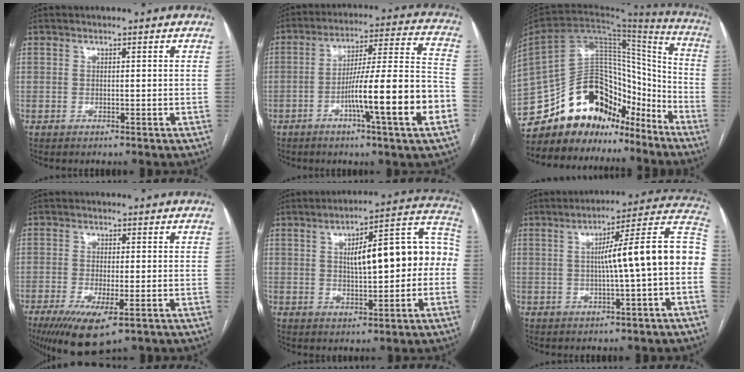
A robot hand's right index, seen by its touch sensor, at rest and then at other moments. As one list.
[{"total": 16.8, "force": [-5.9, -0.2, 15.7], "torque": [-0.248, 0.003, -0.094]}, {"total": 20.8, "force": [-16.8, 9.8, 7.4], "torque": [-0.151, 0.065, -0.273]}, {"total": 8.6, "force": [-4.8, 2.0, 6.8], "torque": [-0.115, -0.023, -0.077]}, {"total": 15.1, "force": [0.6, 4.4, 14.4], "torque": [-0.192, 0.052, 0.016]}, {"total": 14.6, "force": [-0.6, 0.0, 14.6], "torque": [-0.196, 0.040, -0.012]}]